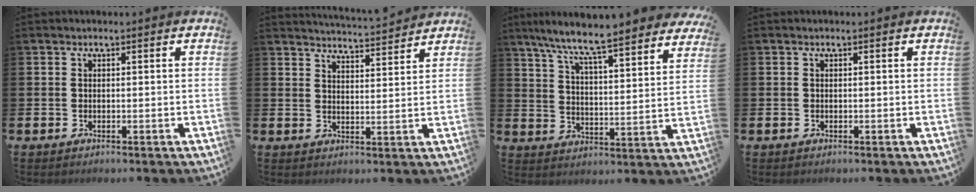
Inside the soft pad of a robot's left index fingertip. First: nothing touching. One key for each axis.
{"total": 4.5, "fx": 4.4, "fy": -0.3, "fz": 0.0, "tx": -0.004, "ty": -0.038, "tz": 0.077}
{"total": 8.1, "fx": 7.7, "fy": 0.1, "fz": 2.6, "tx": -0.074, "ty": -0.066, "tz": 0.129}
{"total": 0.0}